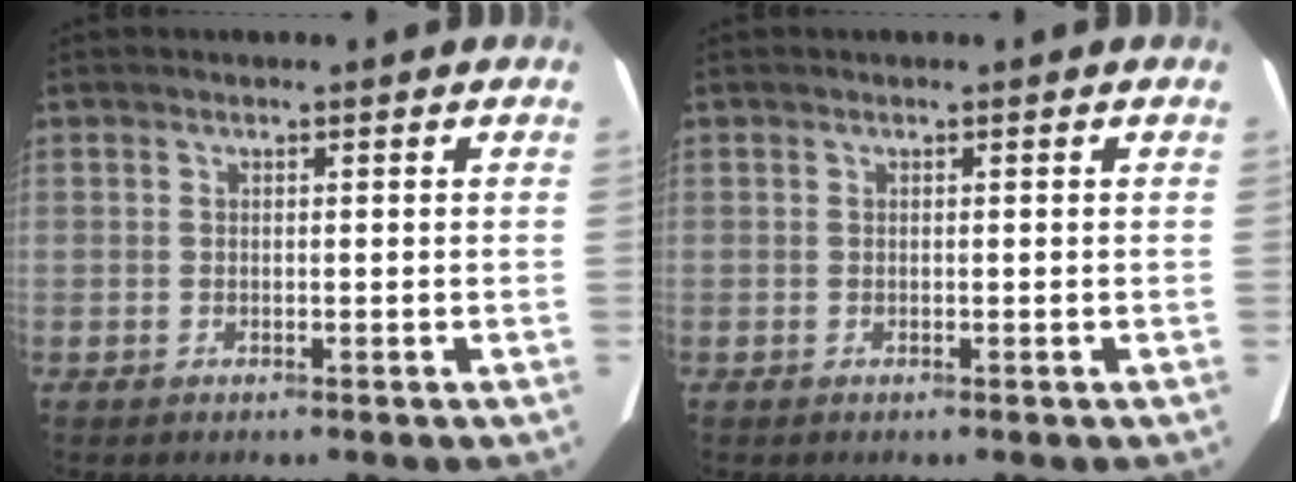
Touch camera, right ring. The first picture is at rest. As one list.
[{"total": 0.0}]